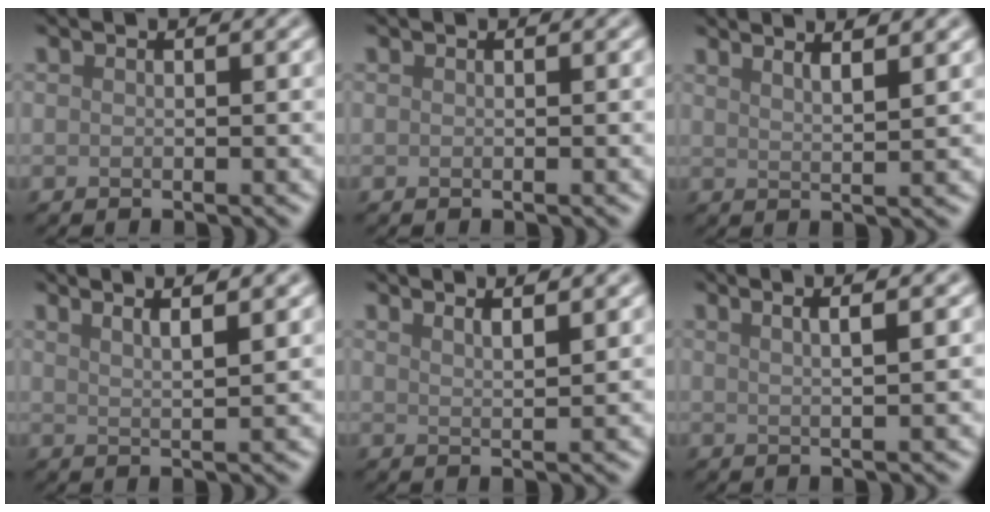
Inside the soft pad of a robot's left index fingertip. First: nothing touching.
{"total": 0.0}
{"total": 4.4, "force": [3.0, 1.2, 2.9], "torque": [-0.019, 0.023, 0.013]}
{"total": 4.8, "force": [3.2, 1.3, 3.4], "torque": [-0.030, 0.024, 0.019]}
{"total": 3.6, "force": [2.7, 1.1, 2.2], "torque": [-0.004, 0.018, 0.011]}
{"total": 4.3, "force": [2.0, 1.5, 3.6], "torque": [-0.031, 0.022, -0.006]}